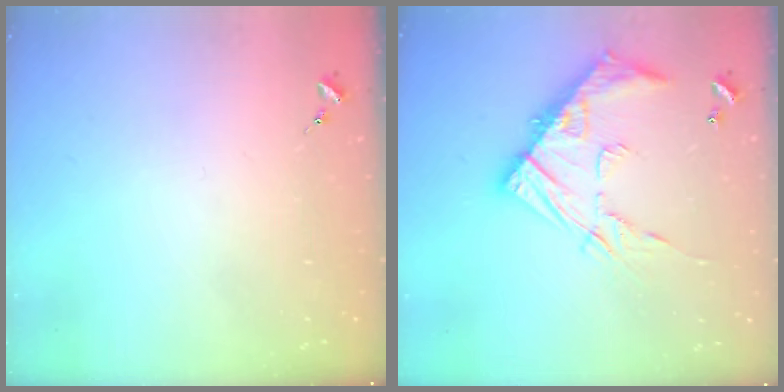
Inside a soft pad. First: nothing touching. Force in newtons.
{"total": 17.3, "press": 17.3, "slide": 1.4}